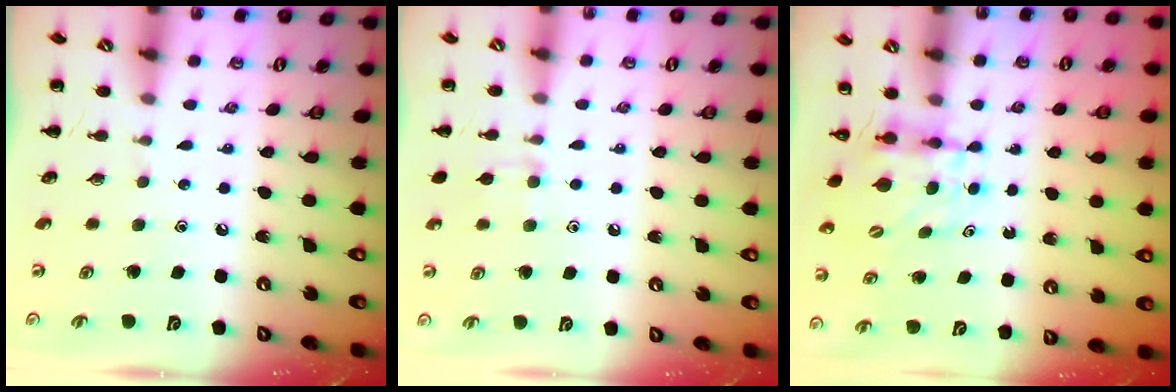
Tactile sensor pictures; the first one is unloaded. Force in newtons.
{"total": 7.2, "press": 6.8, "slide": 2.5}
{"total": 5.0, "press": 5.0, "slide": 0.4}